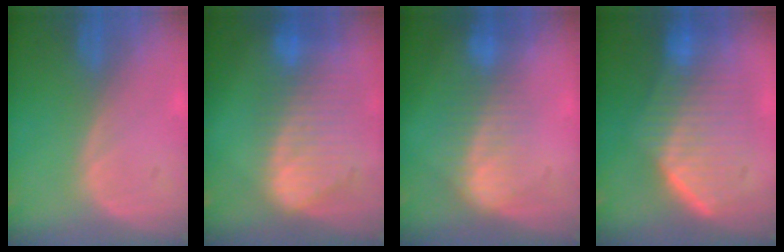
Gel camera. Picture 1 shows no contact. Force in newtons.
{"total": 10.4, "press": 8.7, "slide": 5.5}
{"total": 7.3, "press": 6.2, "slide": 3.8}
{"total": 9.5, "press": 9.1, "slide": 3.0}